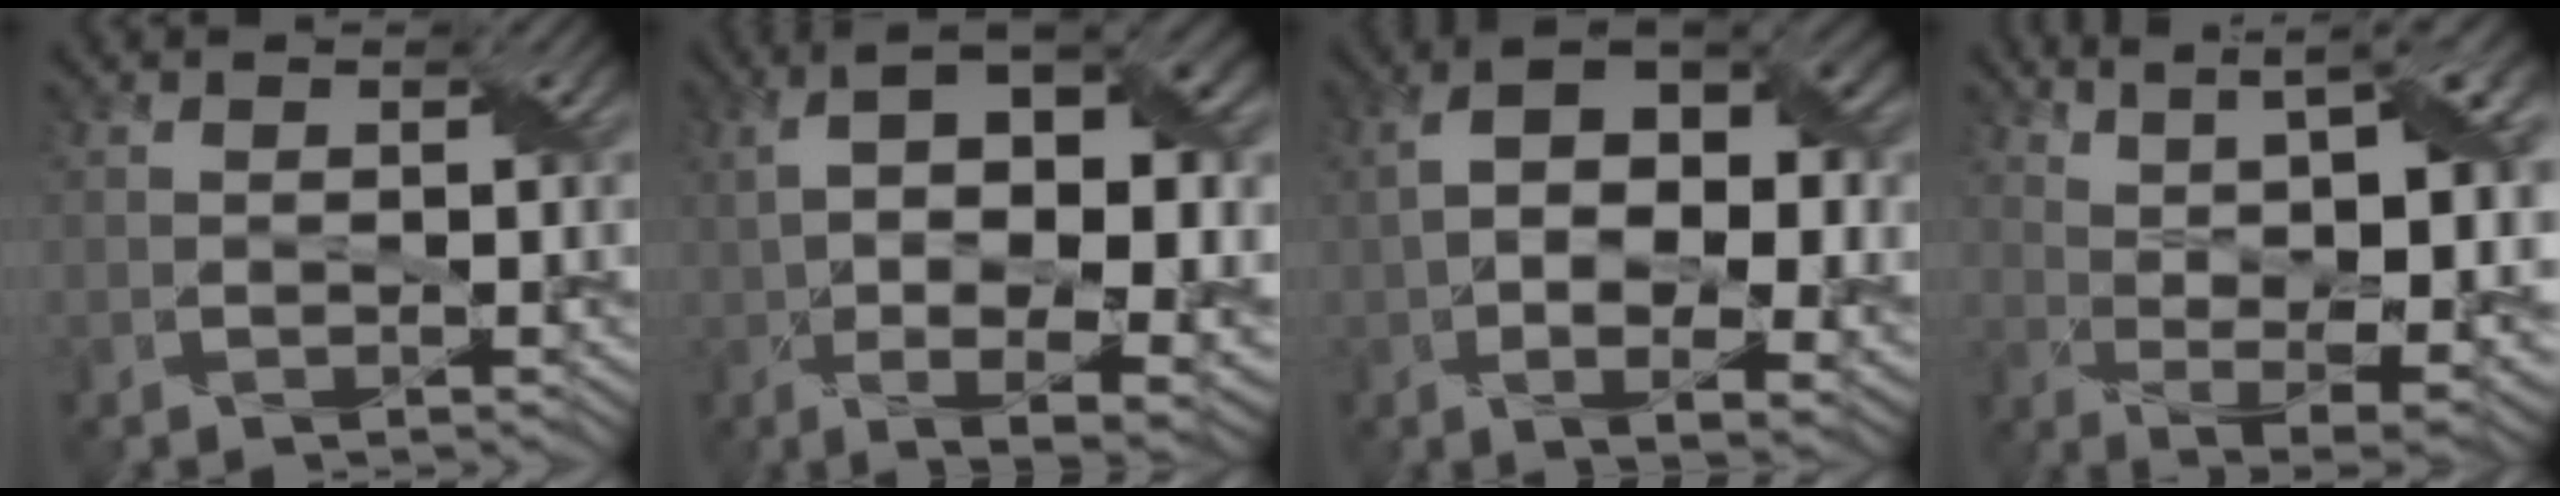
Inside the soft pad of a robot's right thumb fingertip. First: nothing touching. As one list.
[{"total": 15.0, "force": [1.5, 5.7, 13.8], "torque": [-0.218, 0.002, 0.032]}, {"total": 12.9, "force": [0.8, 6.9, 10.9], "torque": [-0.181, -0.001, 0.037]}, {"total": 15.8, "force": [5.5, 5.0, 13.9], "torque": [-0.216, 0.028, 0.100]}]